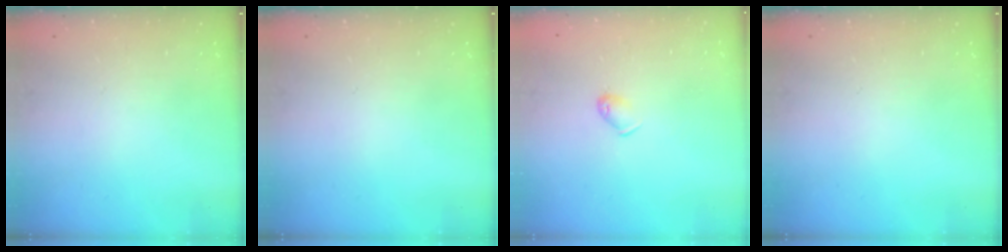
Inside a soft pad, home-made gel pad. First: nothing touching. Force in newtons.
{"total": 0.0}
{"total": 4.7, "press": 4.6, "slide": 0.9}
{"total": 0.0}